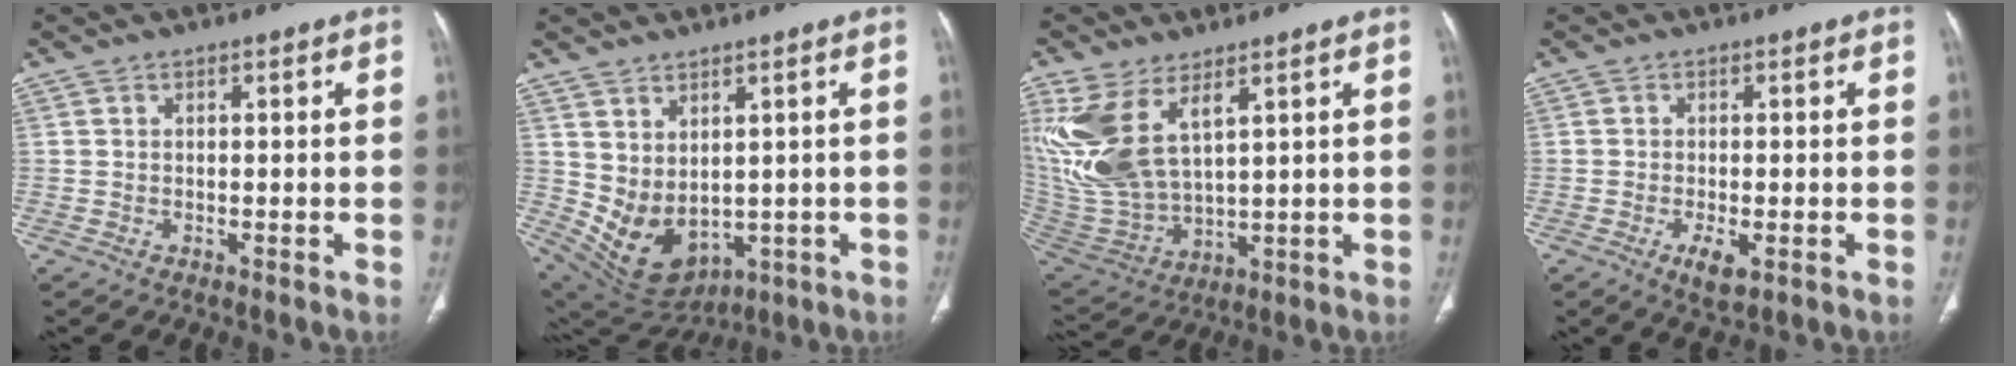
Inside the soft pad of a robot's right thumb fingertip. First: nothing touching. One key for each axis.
{"total": 10.3, "fx": 0.9, "fy": 6.9, "fz": 7.6, "tx": -0.121, "ty": -0.018, "tz": 0.058}
{"total": 16.0, "fx": 6.9, "fy": 7.8, "fz": 12.0, "tx": -0.260, "ty": -0.025, "tz": 0.161}
{"total": 3.9, "fx": -1.5, "fy": 1.5, "fz": 3.2, "tx": -0.056, "ty": -0.007, "tz": -0.022}